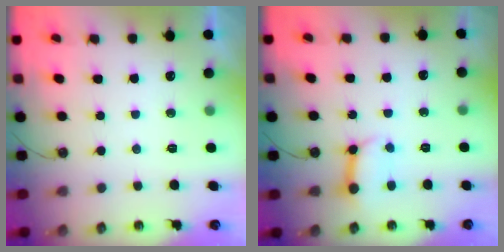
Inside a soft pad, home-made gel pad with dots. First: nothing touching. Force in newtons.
{"total": 8.5, "press": 8.4, "slide": 1.1}